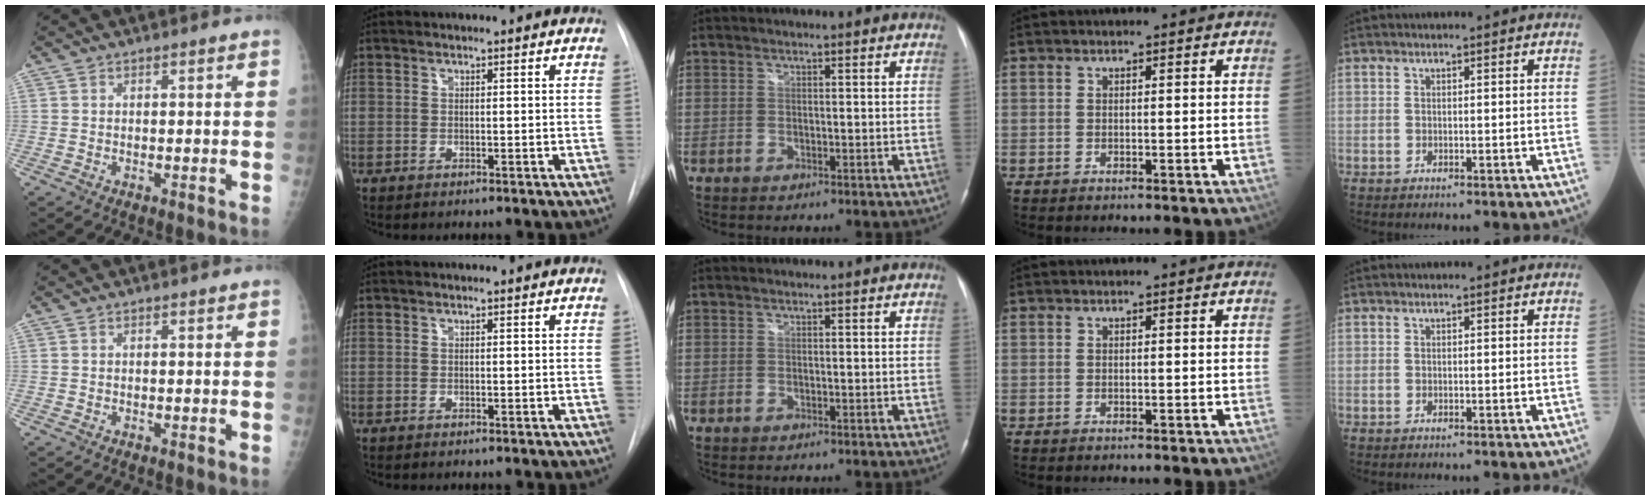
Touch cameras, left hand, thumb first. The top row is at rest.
{}